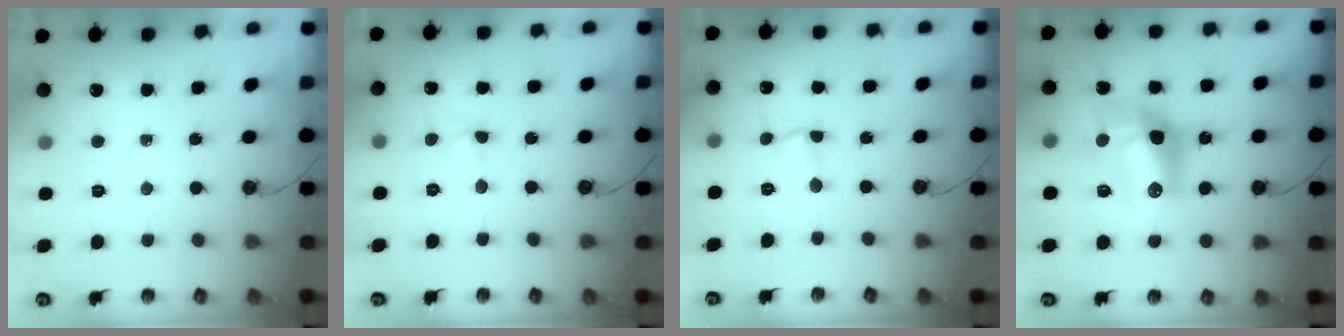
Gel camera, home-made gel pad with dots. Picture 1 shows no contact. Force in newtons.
{"total": 3.1, "press": 2.9, "slide": 1.0}
{"total": 3.0, "press": 1.2, "slide": 2.7}
{"total": 13.5, "press": 13.4, "slide": 1.1}